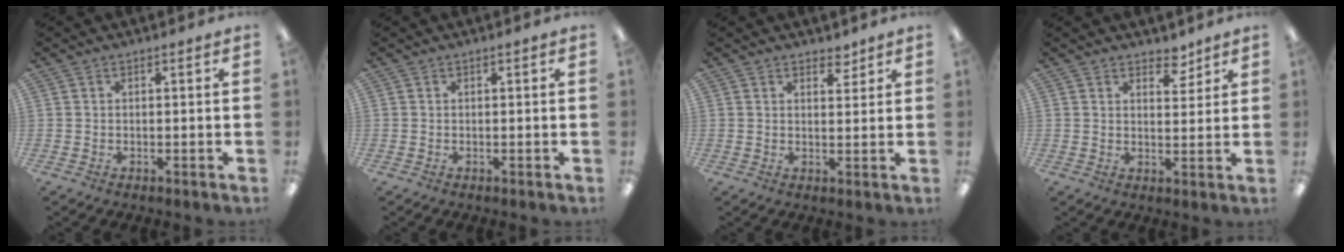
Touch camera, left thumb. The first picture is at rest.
{"total": 0.0}
{"total": 3.3, "force": [2.7, 1.5, 0.9], "torque": [0.002, -0.015, 0.046]}
{"total": 4.7, "force": [3.9, 2.2, 1.4], "torque": [0.004, -0.028, 0.064]}